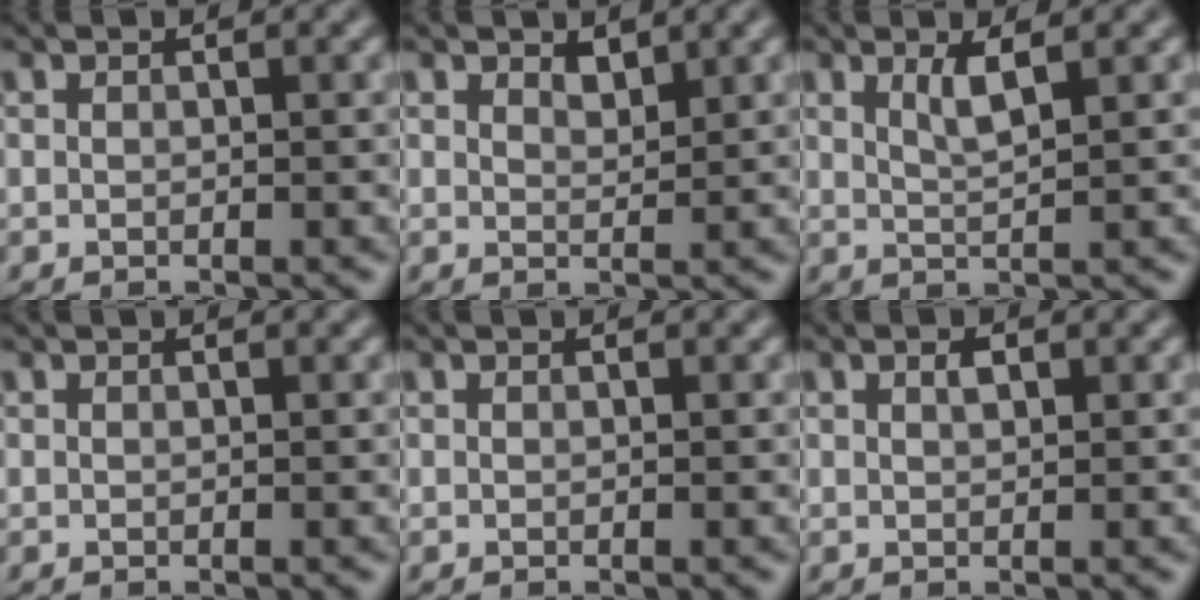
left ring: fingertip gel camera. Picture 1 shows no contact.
{"total": 1.2, "force": [1.0, 0.5, 0.5], "torque": [-0.012, -0.002, 0.019]}
{"total": 2.0, "force": [1.0, 0.5, 1.7], "torque": [-0.028, -0.001, 0.015]}
{"total": 0.0}
{"total": 0.0}
{"total": 0.9, "force": [0.4, 0.4, 0.7], "torque": [-0.016, 0.001, 0.008]}